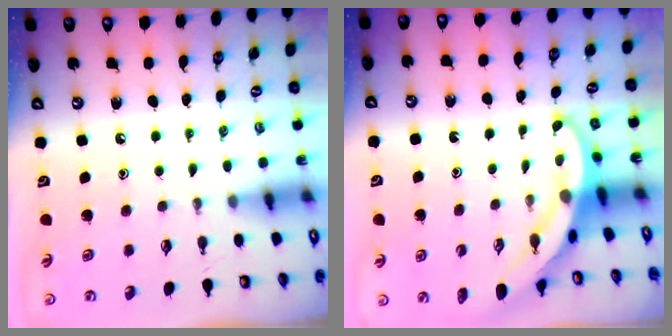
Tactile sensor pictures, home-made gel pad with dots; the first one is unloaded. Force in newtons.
{"total": 3.4, "press": 3.4, "slide": 0.1}